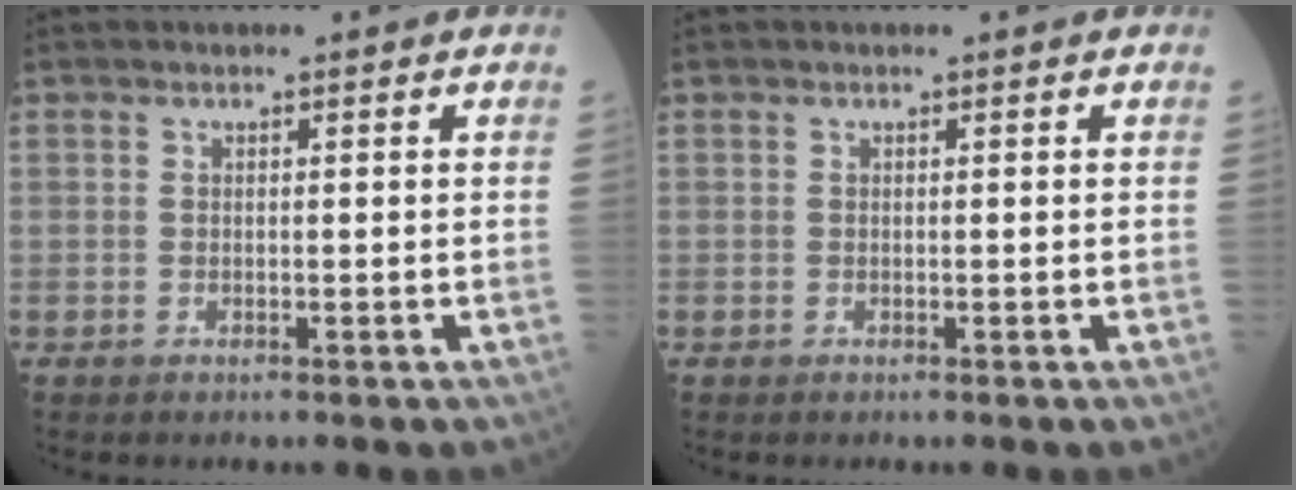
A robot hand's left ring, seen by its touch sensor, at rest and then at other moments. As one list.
[{"total": 0.0}]